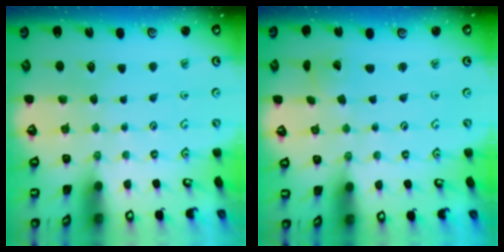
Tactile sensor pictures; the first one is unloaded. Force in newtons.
{"total": 1.7, "press": 1.7, "slide": 0.1}